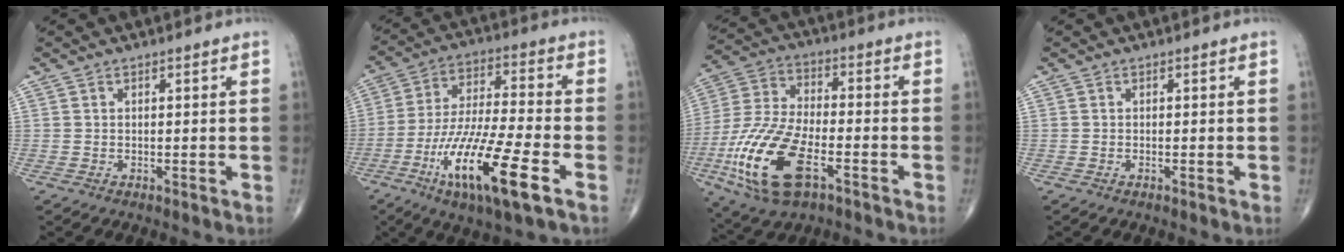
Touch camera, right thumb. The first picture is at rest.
{"total": 18.6, "force": [-8.2, 3.6, 16.3], "torque": [-0.326, 0.013, -0.144]}
{"total": 19.0, "force": [-7.5, 8.5, 15.2], "torque": [-0.323, 0.014, -0.137]}
{"total": 0.0}